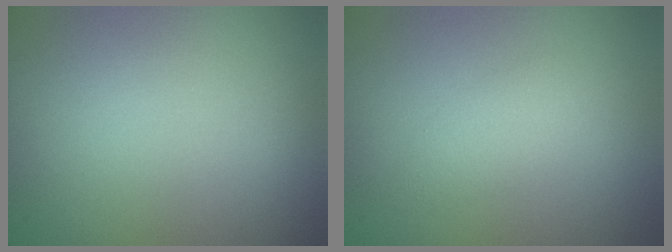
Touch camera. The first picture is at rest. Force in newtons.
{"total": 1.7, "press": 1.7, "slide": 0.1}